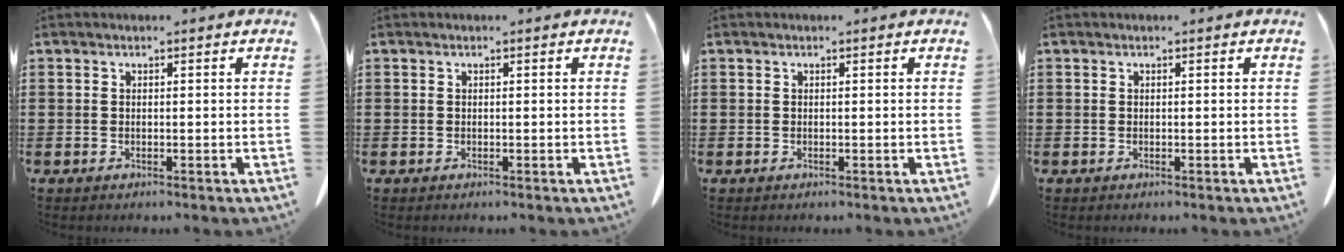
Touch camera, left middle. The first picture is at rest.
{"total": 0.0}
{"total": 0.0}
{"total": 0.0}